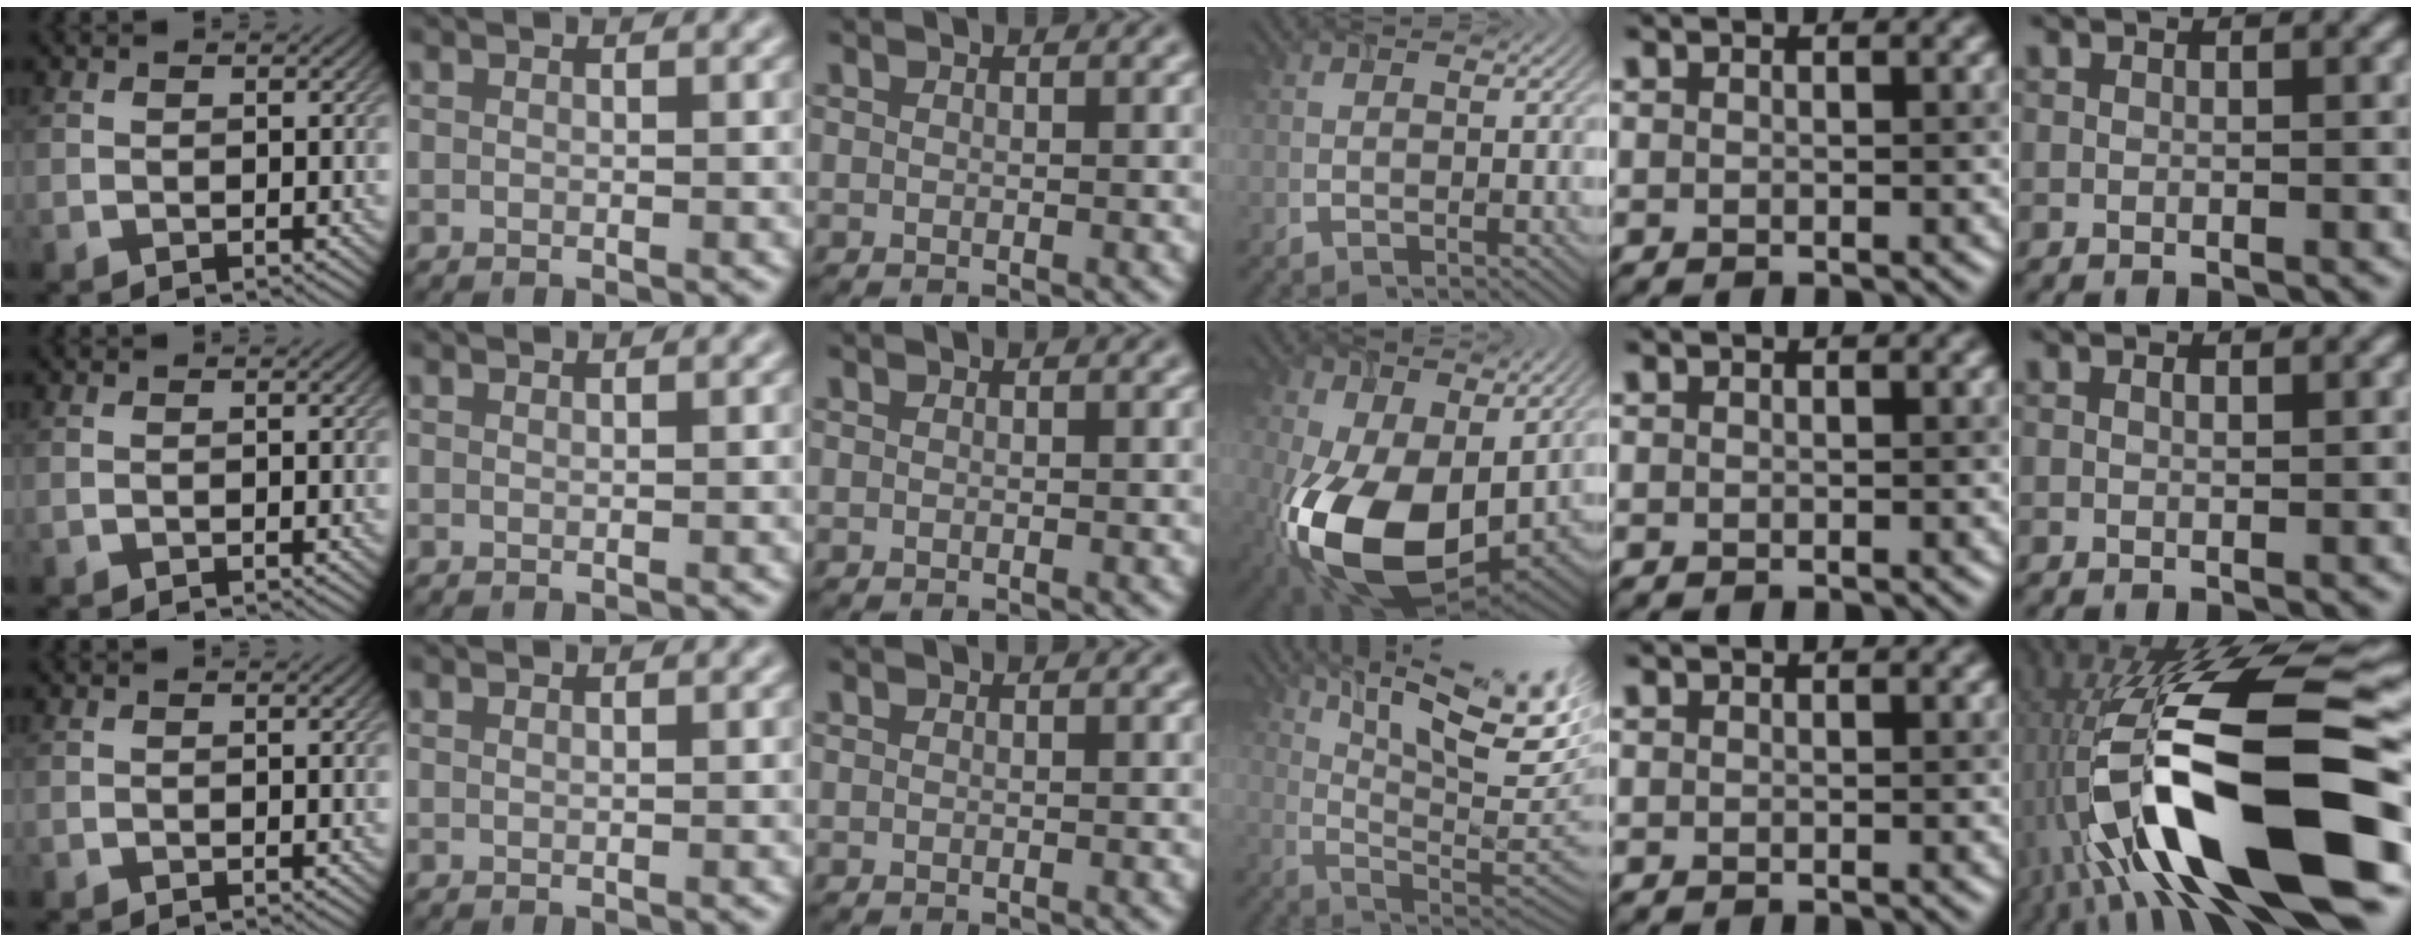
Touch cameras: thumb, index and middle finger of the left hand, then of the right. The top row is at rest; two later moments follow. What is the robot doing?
{"motion": "screw", "object": "timer"}